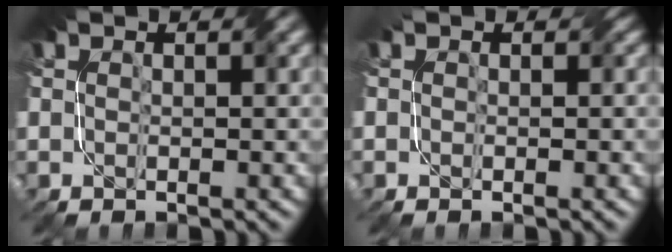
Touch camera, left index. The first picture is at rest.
{"total": 0.7, "force": [0.0, 0.6, 0.3], "torque": [0.000, -0.005, -0.002]}